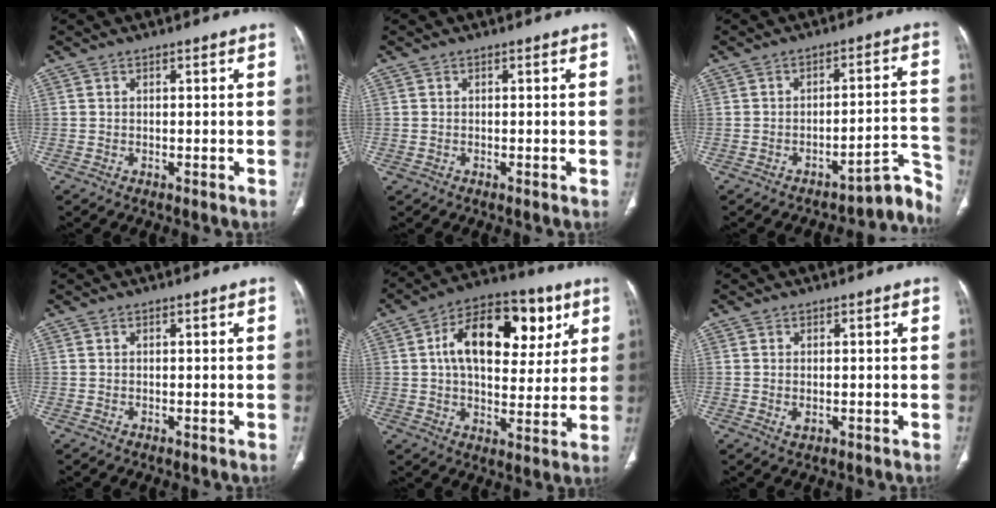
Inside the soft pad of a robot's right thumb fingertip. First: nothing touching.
{"total": 0.0}
{"total": 8.8, "force": [-6.7, 3.5, 4.4], "torque": [-0.001, 0.096, -0.086]}
{"total": 0.0}
{"total": 19.5, "force": [6.0, 11.3, 14.7], "torque": [-0.186, 0.006, 0.086]}
{"total": 1.4, "force": [-0.2, 0.8, 1.1], "torque": [-0.023, -0.005, -0.001]}